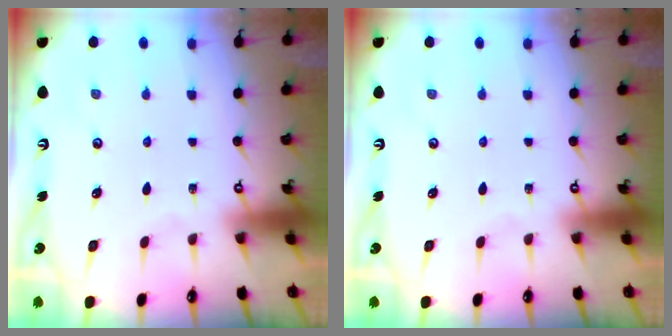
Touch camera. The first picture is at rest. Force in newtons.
{"total": 0.0}